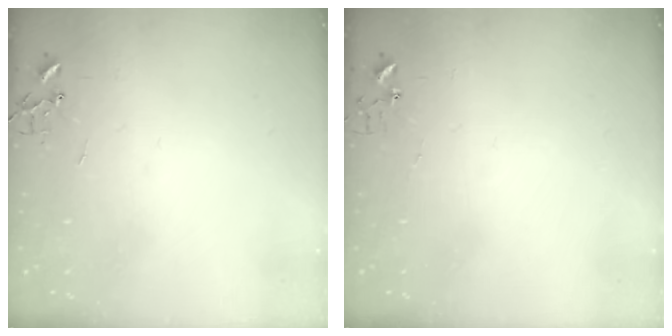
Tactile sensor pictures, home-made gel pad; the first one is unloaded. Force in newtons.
{"total": 3.6, "press": 3.6, "slide": 0.3}